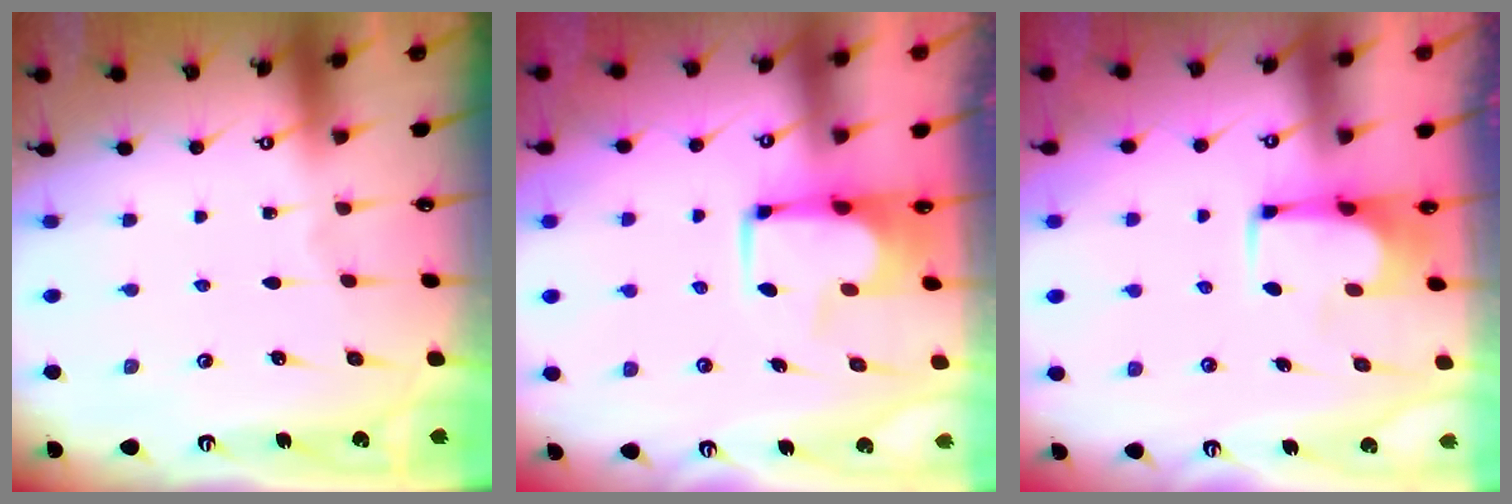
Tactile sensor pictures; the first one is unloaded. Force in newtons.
{"total": 2.2, "press": 2.1, "slide": 0.5}
{"total": 1.0, "press": 1.0, "slide": 0.1}